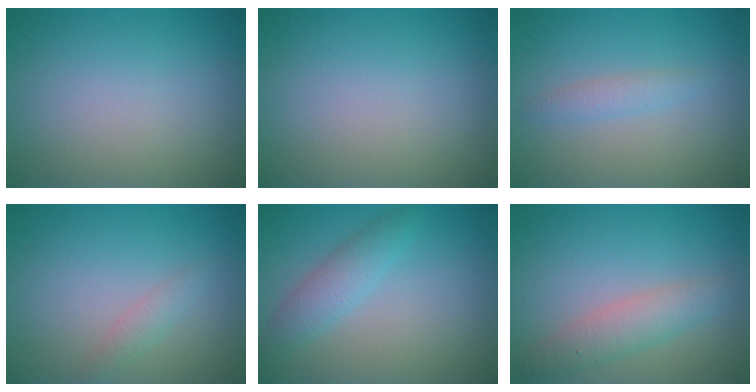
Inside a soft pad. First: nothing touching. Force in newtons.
{"total": 0.0}
{"total": 1.4, "press": 1.4, "slide": 0.0}
{"total": 1.2, "press": 1.2, "slide": 0.1}
{"total": 2.6, "press": 2.6, "slide": 0.0}
{"total": 2.9, "press": 2.9, "slide": 0.1}